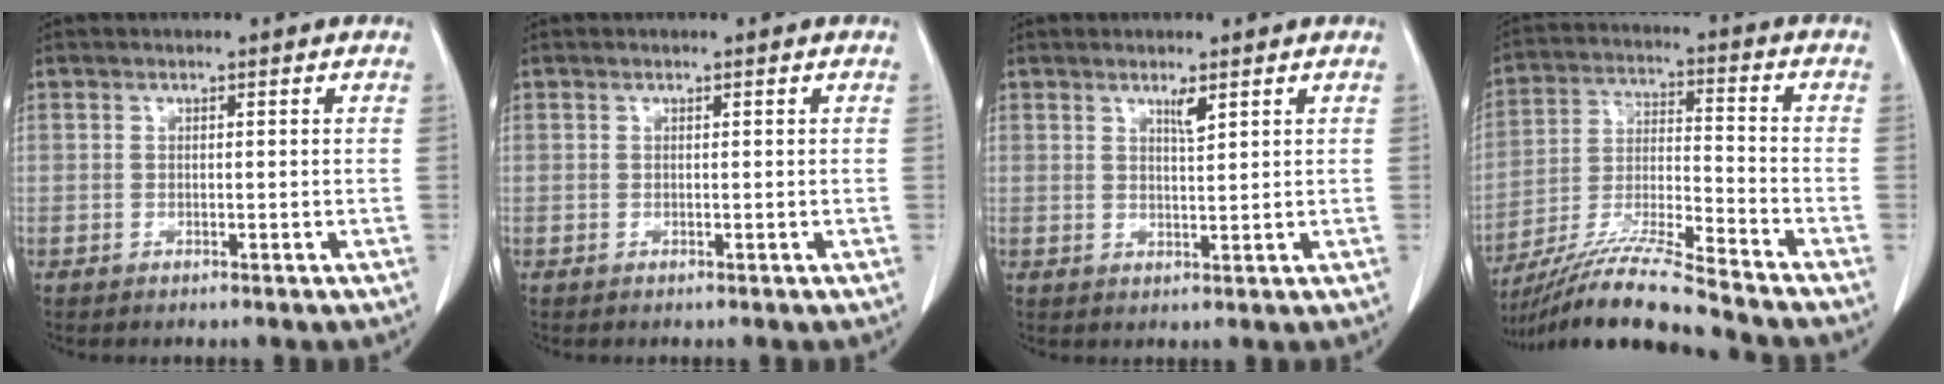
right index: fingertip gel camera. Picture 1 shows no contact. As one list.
[{"total": 0.0}, {"total": 2.0, "force": [1.3, 0.1, 1.5], "torque": [-0.030, -0.004, 0.024]}, {"total": 14.0, "force": [-12.5, -0.7, 6.3], "torque": [-0.116, -0.008, -0.228]}]